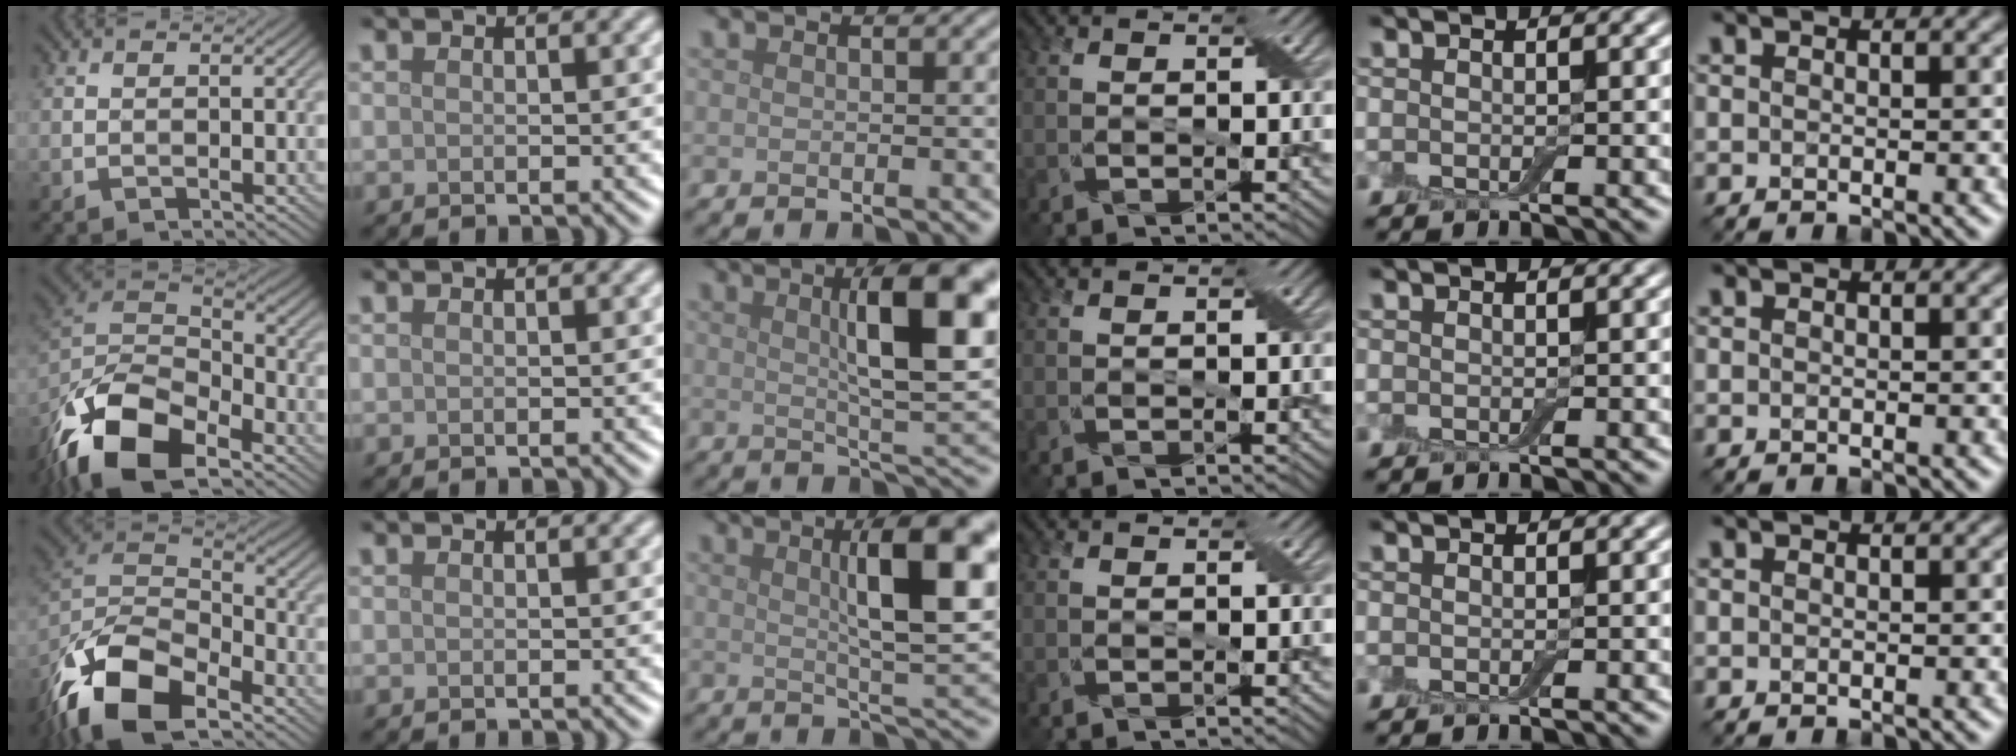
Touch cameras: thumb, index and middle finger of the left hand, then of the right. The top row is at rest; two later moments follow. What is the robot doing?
{"motion": "open", "object": "airpods case & airpods"}